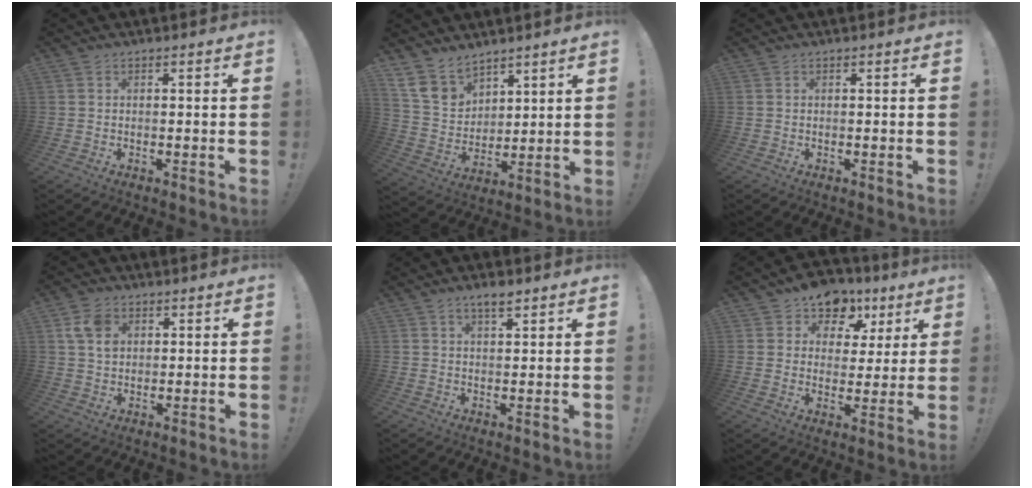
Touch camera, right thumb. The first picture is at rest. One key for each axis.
{"total": 12.5, "fx": 9.5, "fy": 7.3, "fz": 3.9, "tx": -0.083, "ty": -0.059, "tz": 0.189}
{"total": 0.0}
{"total": 7.2, "fx": 2.5, "fy": 5.4, "fz": 4.0, "tx": -0.073, "ty": 0.002, "tz": 0.048}
{"total": 3.9, "fx": 2.7, "fy": 1.1, "fz": 2.5, "tx": -0.030, "ty": -0.015, "tz": 0.043}
{"total": 10.4, "fx": 6.6, "fy": 7.2, "fz": 3.4, "tx": -0.045, "ty": -0.043, "tz": 0.122}